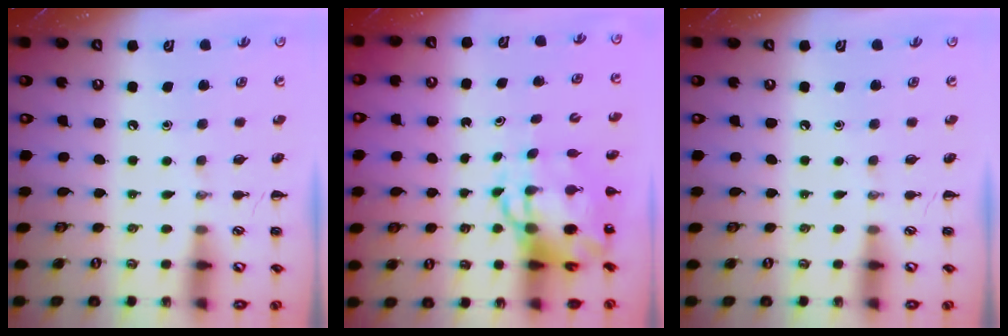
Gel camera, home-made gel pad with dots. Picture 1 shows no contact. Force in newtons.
{"total": 7.5, "press": 7.2, "slide": 2.0}
{"total": 0.0}